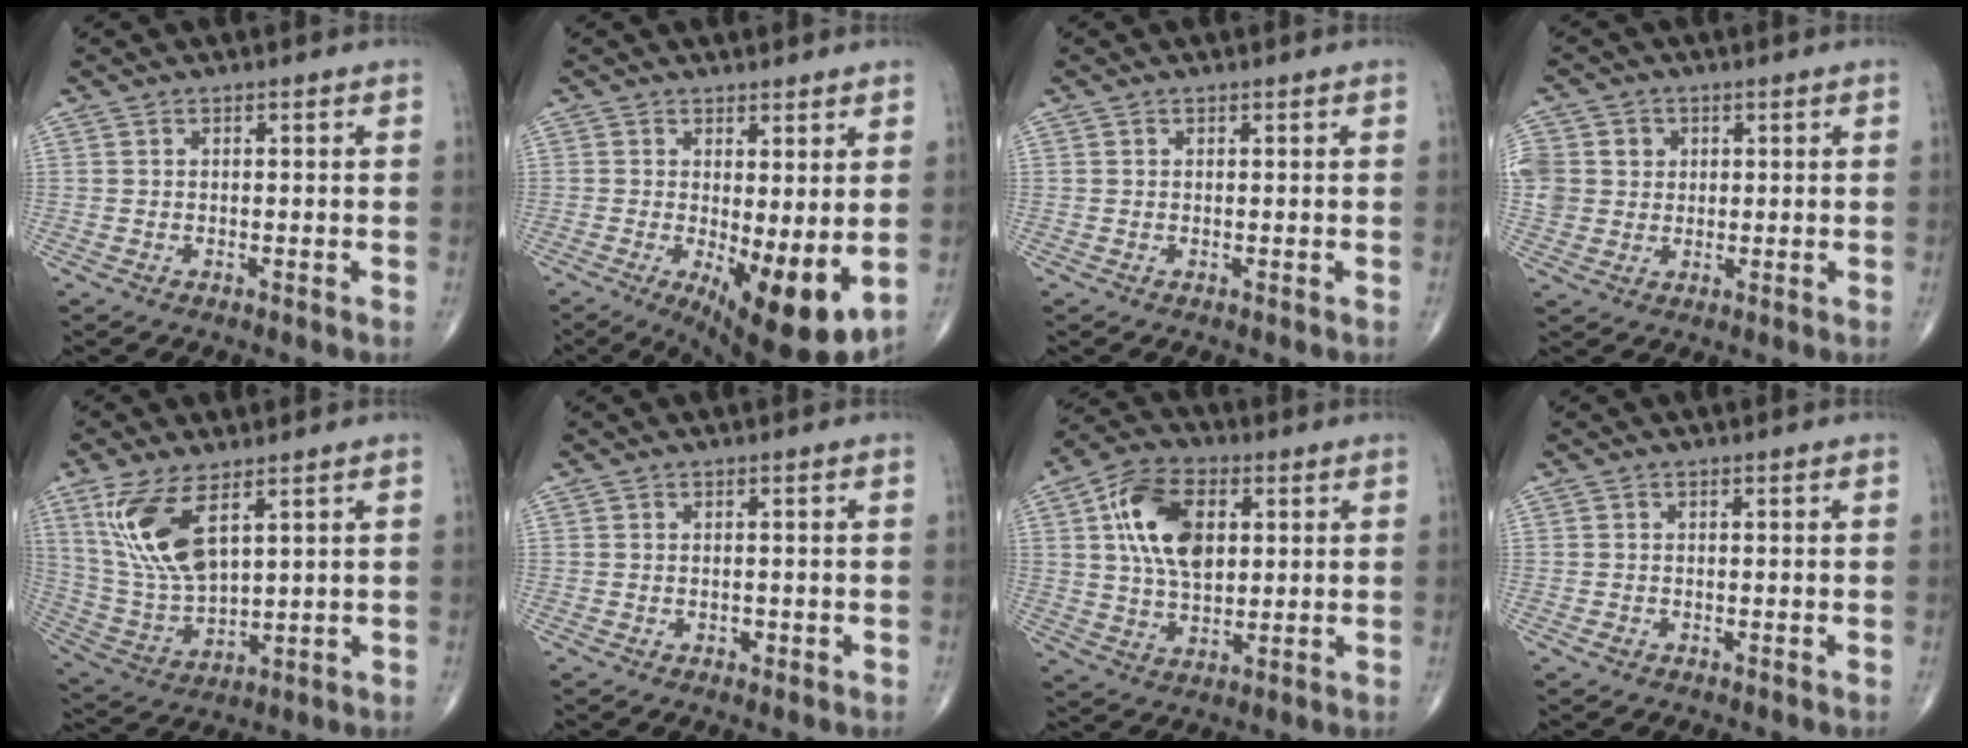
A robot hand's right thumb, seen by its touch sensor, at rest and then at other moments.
{"total": 11.2, "force": [-1.4, 3.7, 10.5], "torque": [-0.155, -0.027, -0.010]}
{"total": 0.0}
{"total": 9.5, "force": [2.0, 8.6, 3.6], "torque": [-0.075, 0.014, 0.044]}
{"total": 13.5, "force": [6.1, 5.8, 10.5], "torque": [-0.217, -0.023, 0.136]}
{"total": 1.2, "force": [-0.3, 0.9, 0.8], "torque": [-0.009, 0.000, -0.003]}
{"total": 14.2, "force": [3.5, 8.6, 10.7], "torque": [-0.177, -0.001, 0.061]}
{"total": 0.8, "force": [-0.3, 0.6, 0.2], "torque": [-0.002, 0.001, -0.007]}